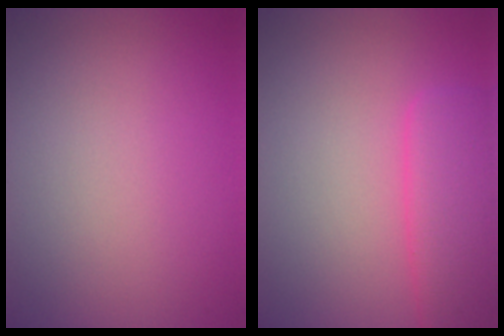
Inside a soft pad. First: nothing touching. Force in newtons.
{"total": 4.2, "press": 4.2, "slide": 0.2}